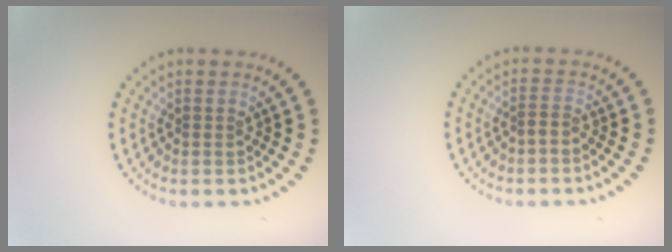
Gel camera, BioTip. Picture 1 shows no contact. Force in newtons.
{"total": 0.6, "press": 0.3, "slide": 0.5}